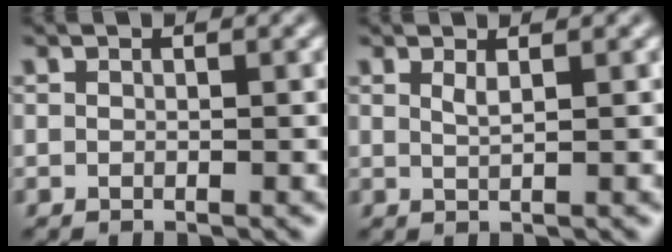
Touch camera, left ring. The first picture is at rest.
{"total": 1.0, "force": [0.6, 0.3, 0.8], "torque": [-0.012, -0.001, 0.010]}